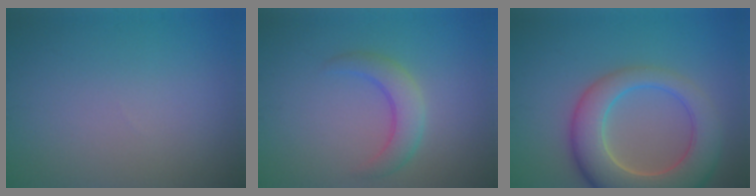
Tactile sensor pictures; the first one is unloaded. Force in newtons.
{"total": 3.1, "press": 3.1, "slide": 0.2}
{"total": 8.7, "press": 8.7, "slide": 0.8}